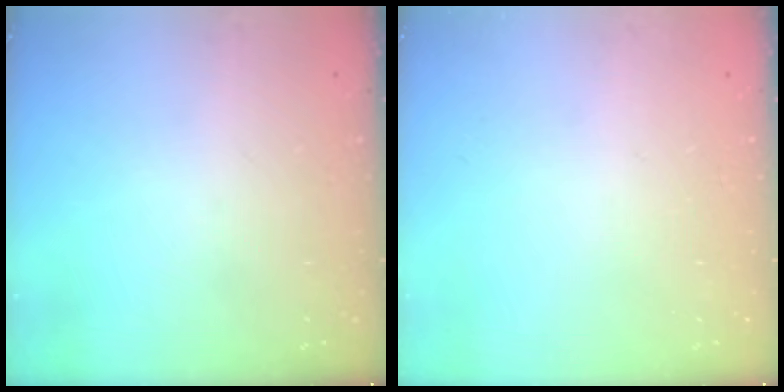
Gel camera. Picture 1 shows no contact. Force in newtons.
{"total": 0.0}